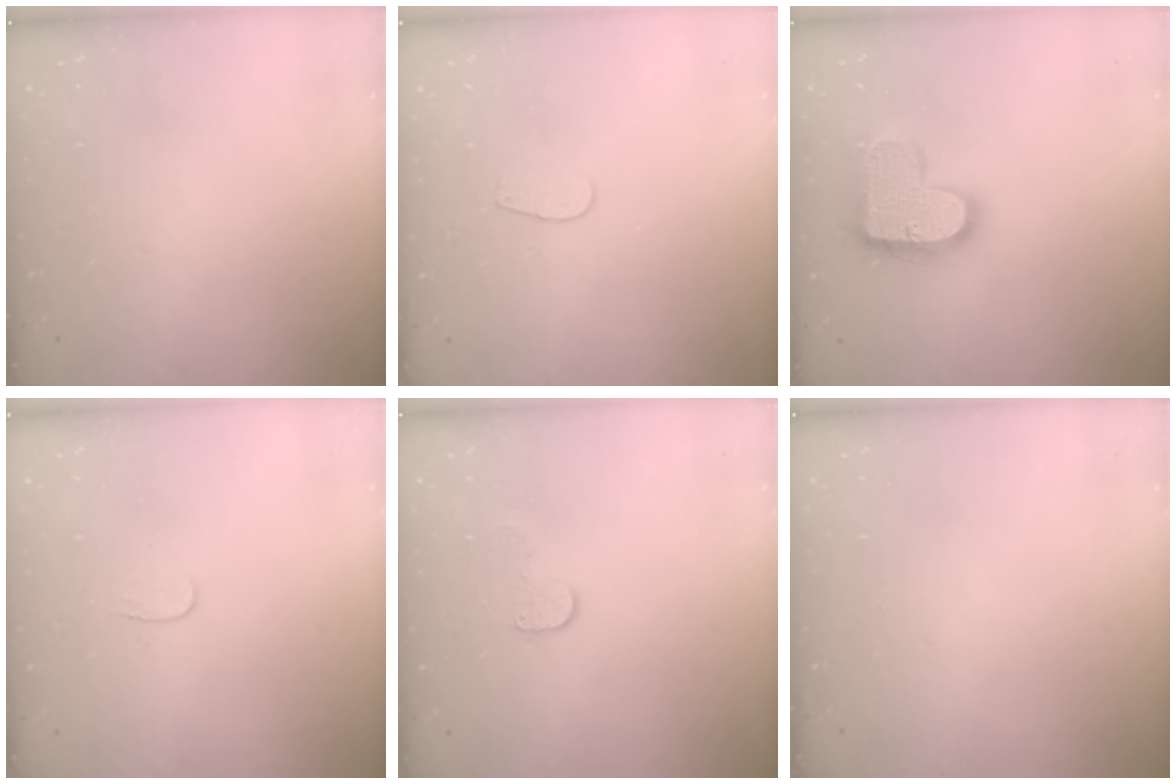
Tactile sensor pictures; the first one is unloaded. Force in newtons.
{"total": 3.2, "press": 3.2, "slide": 0.3}
{"total": 17.1, "press": 17.1, "slide": 1.0}
{"total": 3.5, "press": 3.5, "slide": 0.4}
{"total": 5.5, "press": 5.5, "slide": 0.5}
{"total": 0.0}